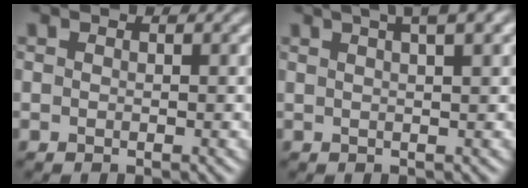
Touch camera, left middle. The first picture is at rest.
{"total": 7.7, "force": [4.3, 2.8, 5.6], "torque": [-0.035, 0.043, 0.027]}